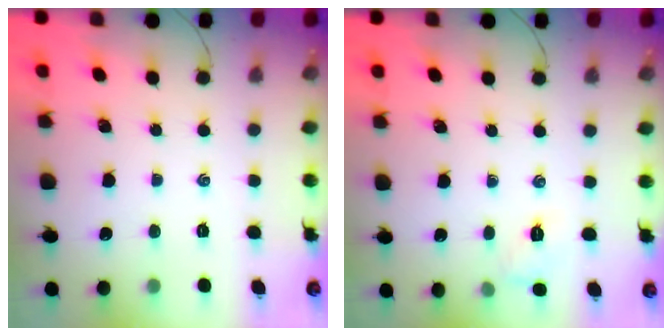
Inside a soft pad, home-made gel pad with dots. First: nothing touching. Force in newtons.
{"total": 5.8, "press": 5.6, "slide": 1.5}